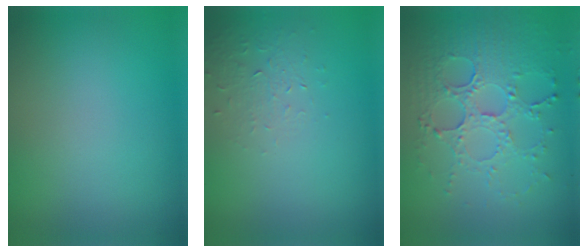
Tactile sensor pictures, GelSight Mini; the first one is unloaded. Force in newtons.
{"total": 1.3, "press": 0.6, "slide": 1.2}
{"total": 5.5, "press": 3.8, "slide": 4.0}